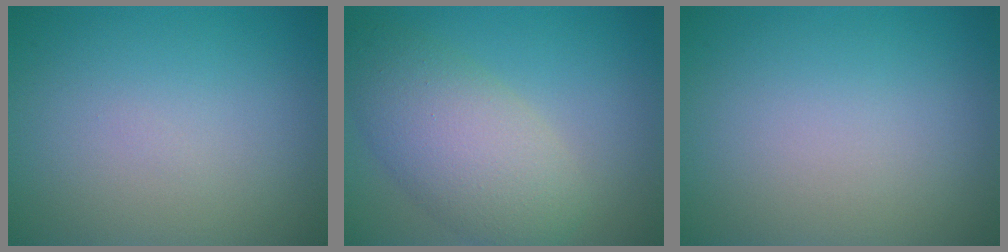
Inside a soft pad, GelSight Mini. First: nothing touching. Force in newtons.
{"total": 6.5, "press": 6.5, "slide": 0.4}
{"total": 0.0}